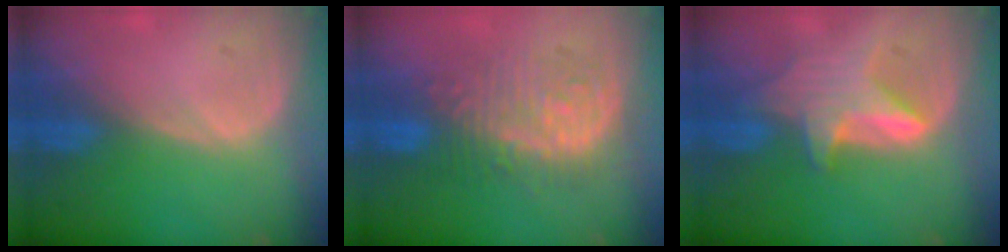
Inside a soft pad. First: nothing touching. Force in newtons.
{"total": 9.0, "press": 9.0, "slide": 0.6}
{"total": 6.1, "press": 6.1, "slide": 0.1}